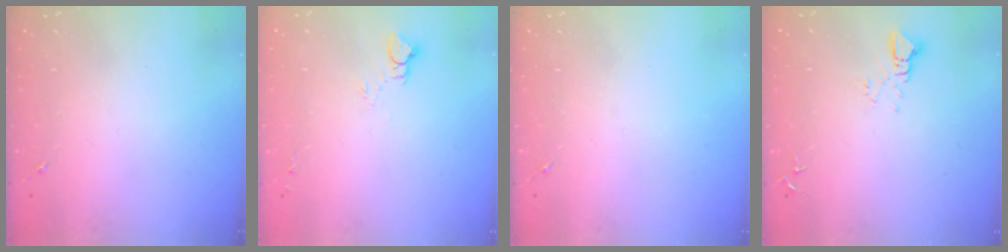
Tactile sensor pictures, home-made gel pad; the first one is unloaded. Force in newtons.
{"total": 5.3, "press": 5.3, "slide": 0.5}
{"total": 0.0}
{"total": 3.1, "press": 3.1, "slide": 0.1}